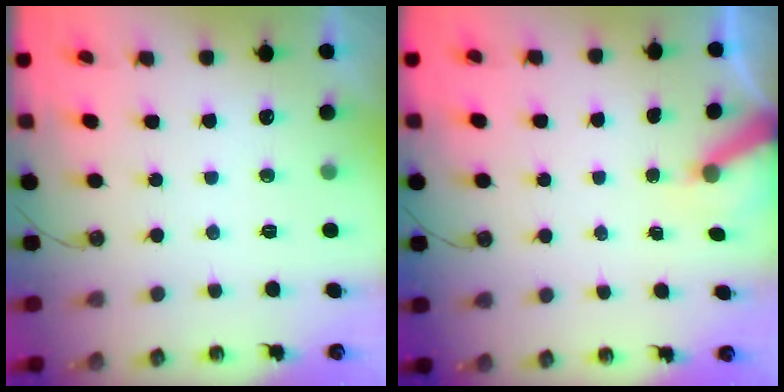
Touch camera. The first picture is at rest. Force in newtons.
{"total": 5.4, "press": 5.4, "slide": 0.3}